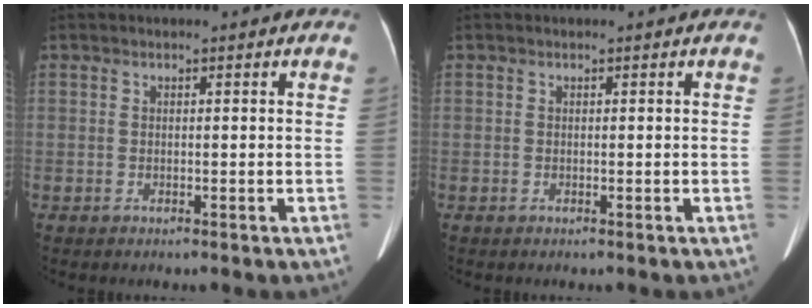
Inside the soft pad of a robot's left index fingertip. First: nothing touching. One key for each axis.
{"total": 0.0}